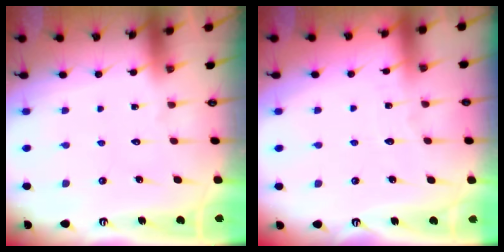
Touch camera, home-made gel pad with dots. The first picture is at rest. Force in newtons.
{"total": 2.0, "press": 2.0, "slide": 0.2}